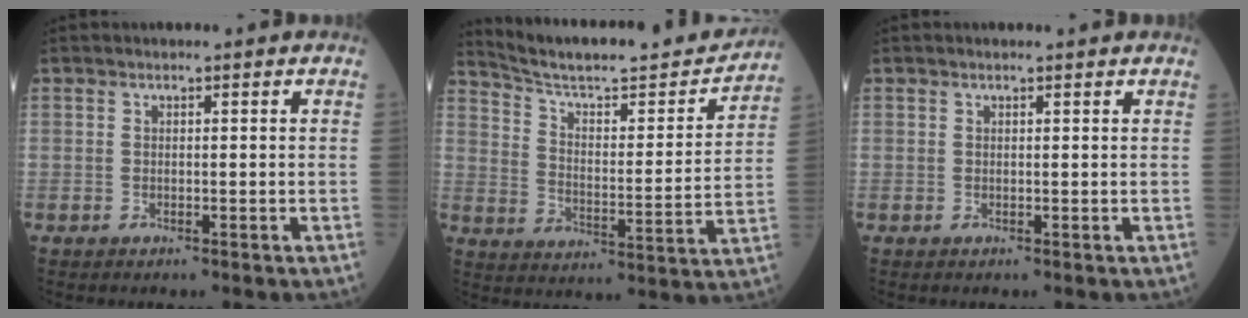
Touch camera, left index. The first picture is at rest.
{"total": 20.4, "force": [19.2, 1.9, 6.5], "torque": [-0.103, -0.032, 0.275]}
{"total": 0.8, "force": [0.7, 0.0, 0.2], "torque": [-0.010, 0.002, 0.007]}